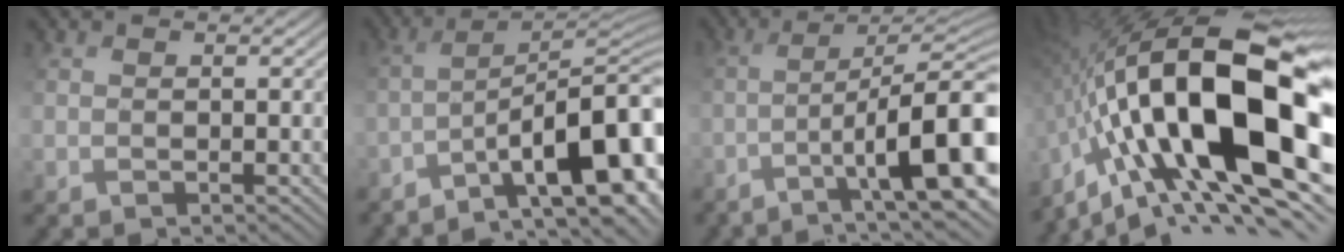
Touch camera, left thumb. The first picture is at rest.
{"total": 15.1, "force": [-7.5, 4.2, 12.5], "torque": [-0.164, 0.008, -0.116]}
{"total": 13.1, "force": [-4.7, 3.0, 11.8], "torque": [-0.161, 0.011, -0.068]}
{"total": 21.8, "force": [-4.6, 9.1, 19.2], "torque": [-0.357, 0.006, -0.093]}